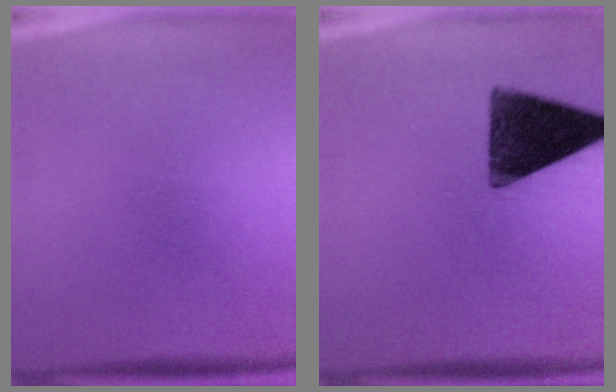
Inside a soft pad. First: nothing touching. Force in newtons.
{"total": 13.8}